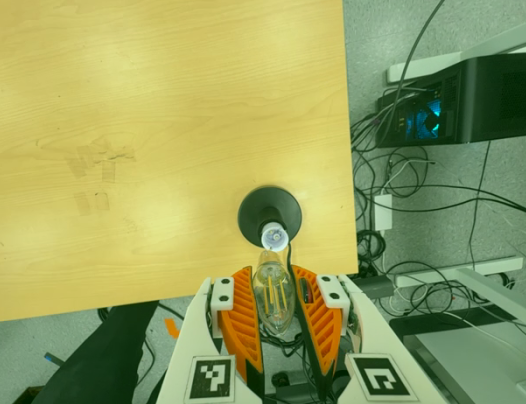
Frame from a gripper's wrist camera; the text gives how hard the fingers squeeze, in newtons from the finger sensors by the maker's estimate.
{"total": 9.2, "left": 8.1, "right": 10.3}